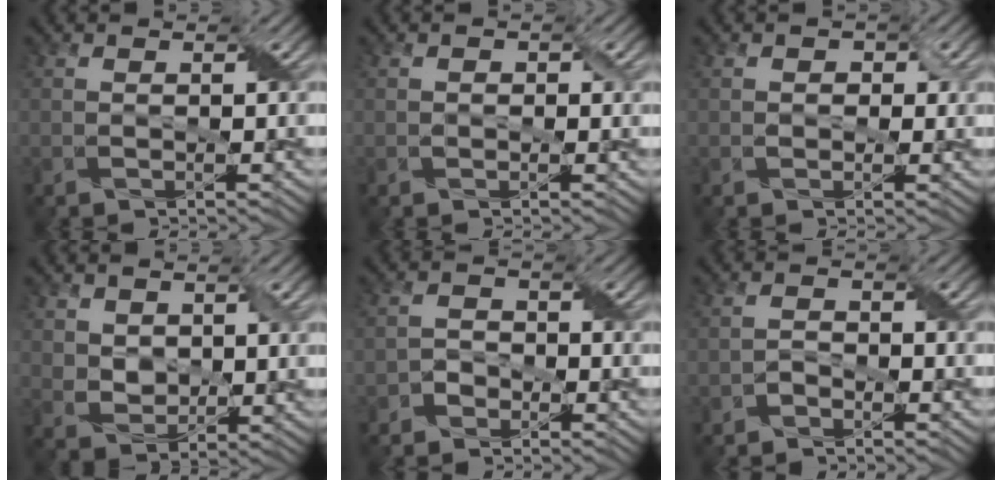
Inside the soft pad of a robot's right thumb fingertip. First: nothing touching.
{"total": 1.2, "force": [-0.1, 1.0, 0.6], "torque": [-0.012, -0.003, -0.003]}
{"total": 1.8, "force": [0.2, 1.6, 0.9], "torque": [-0.014, -0.001, -0.001]}
{"total": 3.9, "force": [2.0, 2.8, 1.9], "torque": [-0.056, -0.008, 0.037]}
{"total": 2.0, "force": [-1.4, 1.3, 0.5], "torque": [-0.010, 0.008, -0.033]}
{"total": 1.4, "force": [-1.1, 0.6, 0.5], "torque": [-0.013, 0.006, -0.025]}